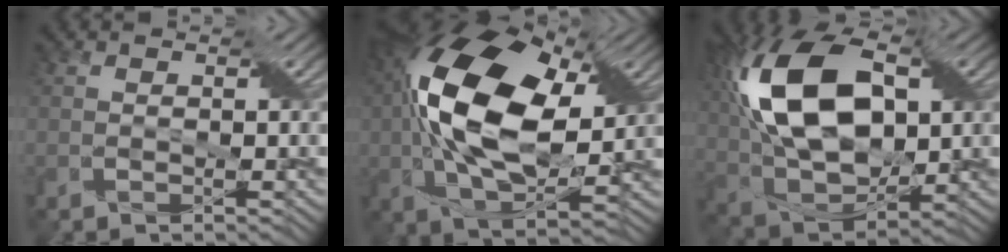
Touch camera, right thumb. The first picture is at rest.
{"total": 18.1, "force": [3.4, 9.9, 14.8], "torque": [-0.308, 0.021, 0.042]}
{"total": 17.7, "force": [3.9, 10.6, 13.7], "torque": [-0.300, 0.022, 0.061]}